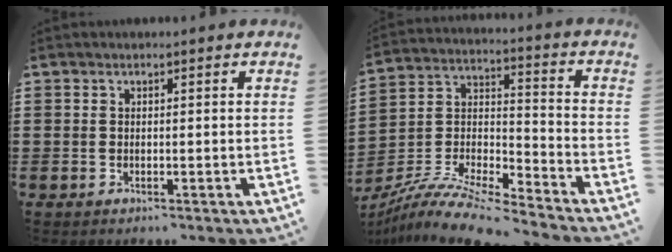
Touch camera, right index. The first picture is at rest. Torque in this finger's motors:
{"motor_torque": [0.83, 0.82, 0.06, 0.02]}